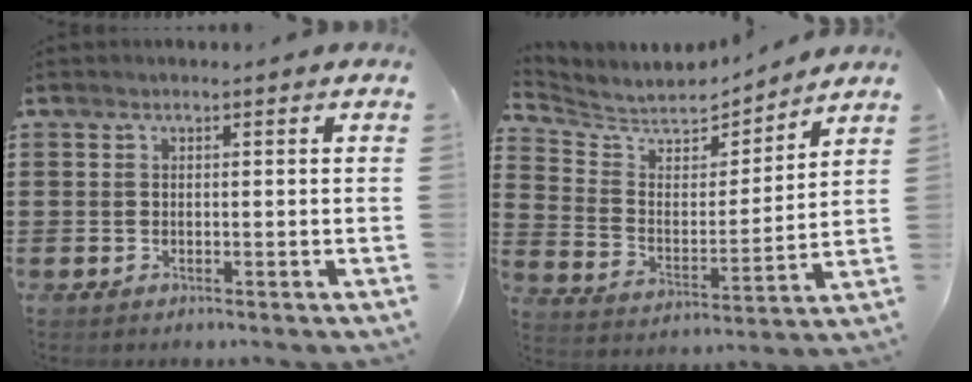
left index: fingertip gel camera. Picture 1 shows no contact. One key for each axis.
{"total": 6.1, "fx": 5.9, "fy": 1.4, "fz": 0.8, "tx": -0.054, "ty": -0.050, "tz": 0.099}